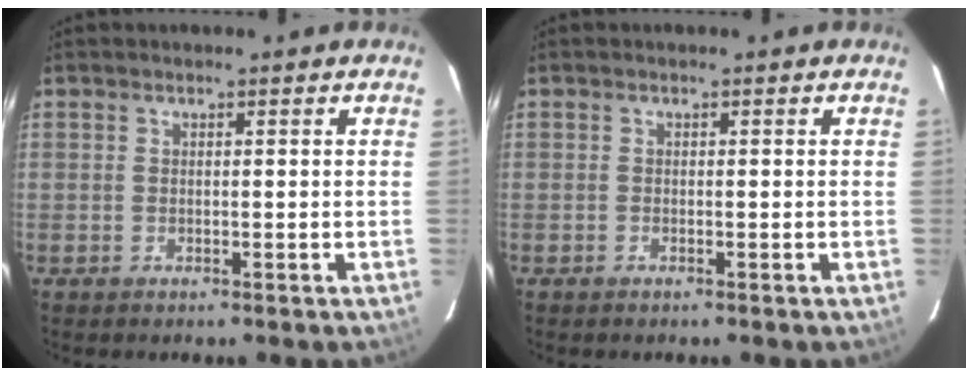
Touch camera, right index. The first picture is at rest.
{"total": 0.0}